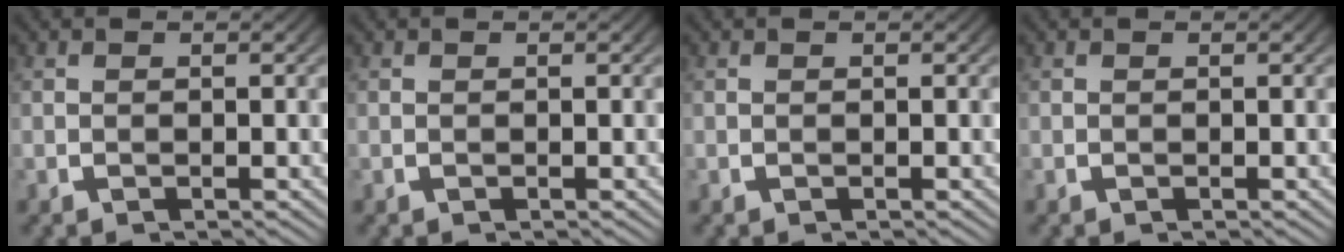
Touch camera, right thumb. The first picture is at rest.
{"total": 0.0}
{"total": 0.0}
{"total": 0.0}